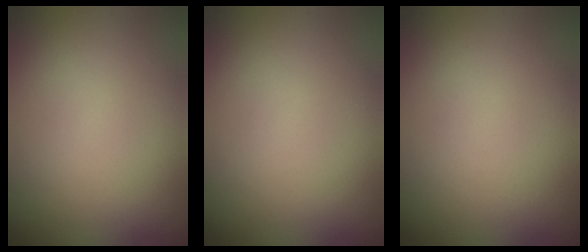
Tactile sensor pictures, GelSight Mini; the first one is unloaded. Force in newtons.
{"total": 0.0}
{"total": 0.0}